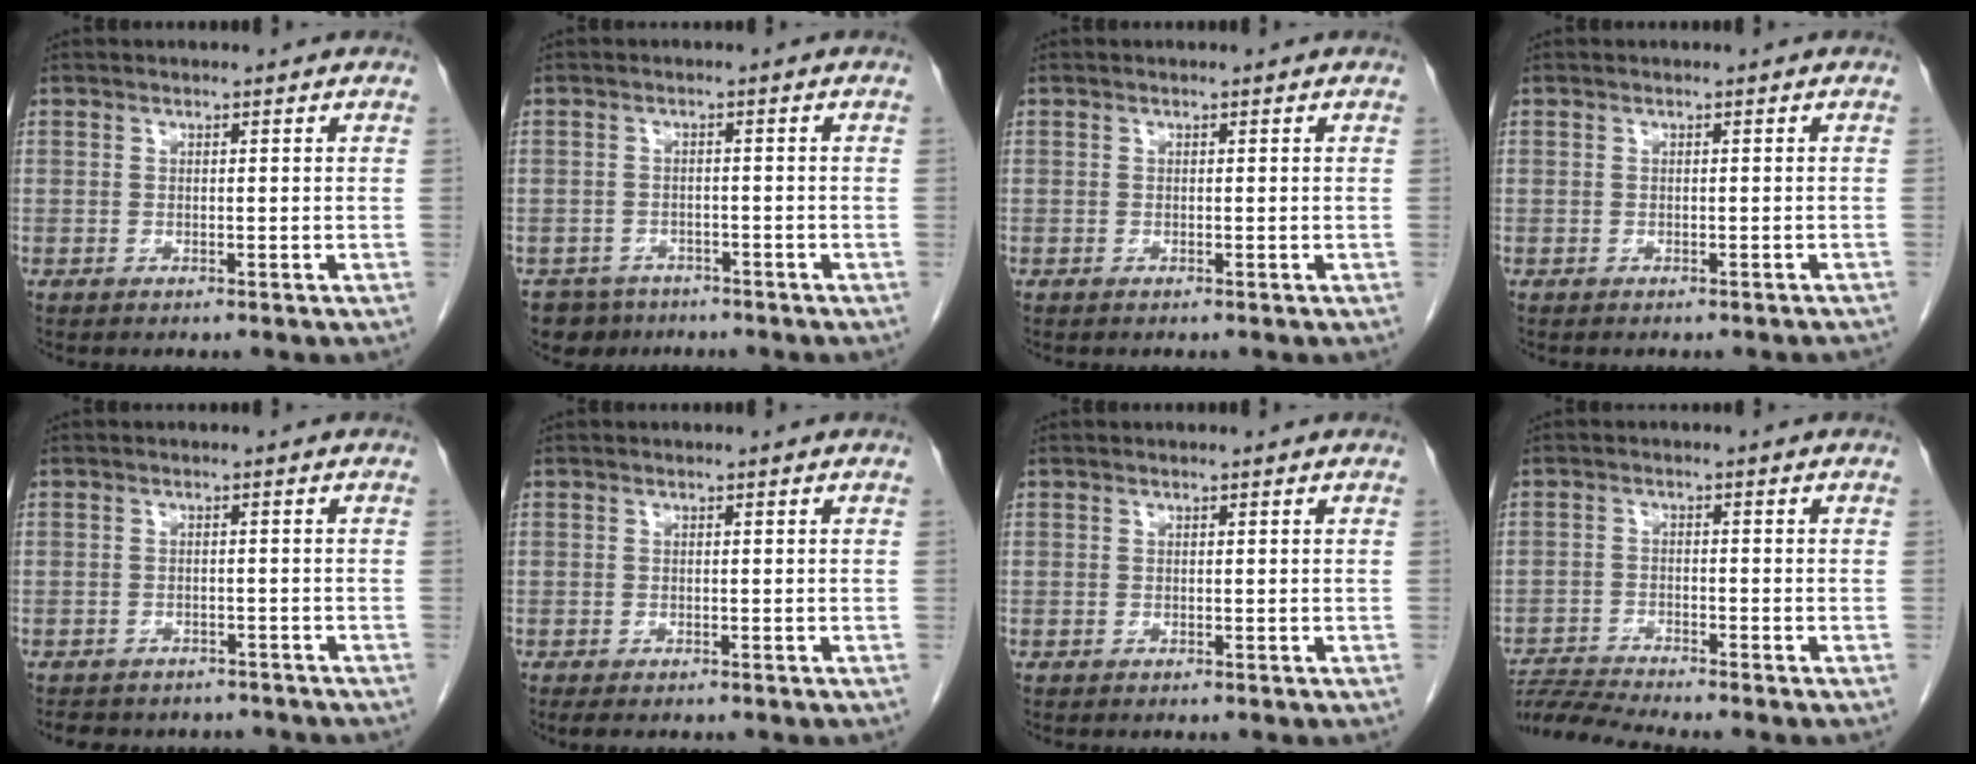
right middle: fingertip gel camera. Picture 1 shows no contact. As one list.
[{"total": 4.7, "force": [-3.7, 2.9, -0.2], "torque": [0.007, 0.003, -0.058]}, {"total": 0.0}, {"total": 3.0, "force": [-2.7, 0.8, 1.0], "torque": [-0.015, -0.008, -0.029]}, {"total": 8.9, "force": [-7.8, 3.8, 1.8], "torque": [-0.032, 0.008, -0.090]}, {"total": 2.0, "force": [-1.6, 0.7, 1.0], "torque": [-0.013, -0.004, -0.017]}, {"total": 0.0}, {"total": 5.6, "force": [-5.3, -1.9, 0.5], "torque": [-0.017, -0.011, -0.099]}]